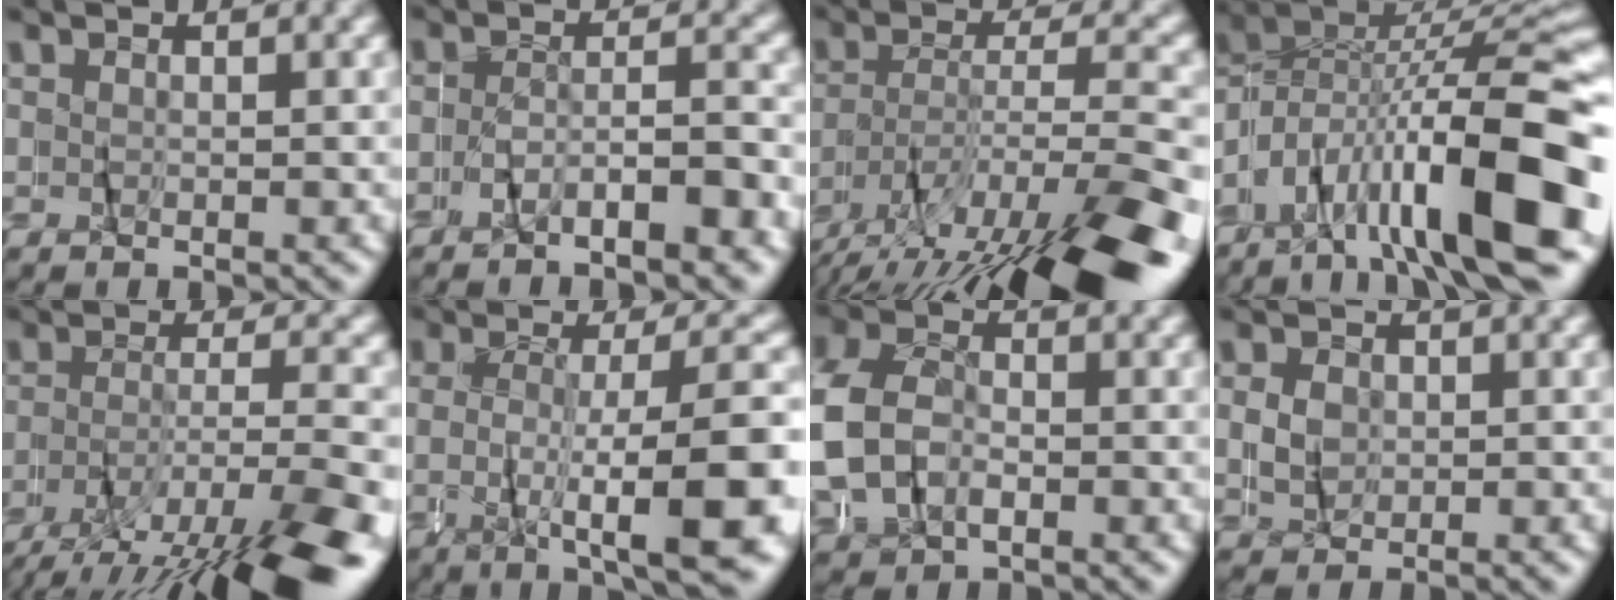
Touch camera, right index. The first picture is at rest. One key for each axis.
{"total": 4.2, "fx": -3.8, "fy": 0.9, "fz": 1.5, "tx": -0.023, "ty": 0.008, "tz": -0.078}
{"total": 10.0, "fx": -6.0, "fy": 2.5, "fz": 7.6, "tx": -0.133, "ty": -0.023, "tz": -0.084}
{"total": 16.3, "fx": -6.1, "fy": 10.2, "fz": 11.2, "tx": -0.201, "ty": -0.020, "tz": -0.101}
{"total": 9.5, "fx": -6.0, "fy": 2.3, "fz": 7.0, "tx": -0.112, "ty": -0.028, "tz": -0.083}
{"total": 8.8, "fx": -4.1, "fy": 1.1, "fz": 7.7, "tx": -0.109, "ty": -0.005, "tz": -0.065}
{"total": 6.9, "fx": -1.0, "fy": 6.0, "fz": 3.3, "tx": -0.103, "ty": -0.003, "tz": -0.024}
{"total": 0.8, "fx": -0.6, "fy": 0.5, "fz": -0.1, "tx": 0.006, "ty": -0.003, "tz": -0.008}